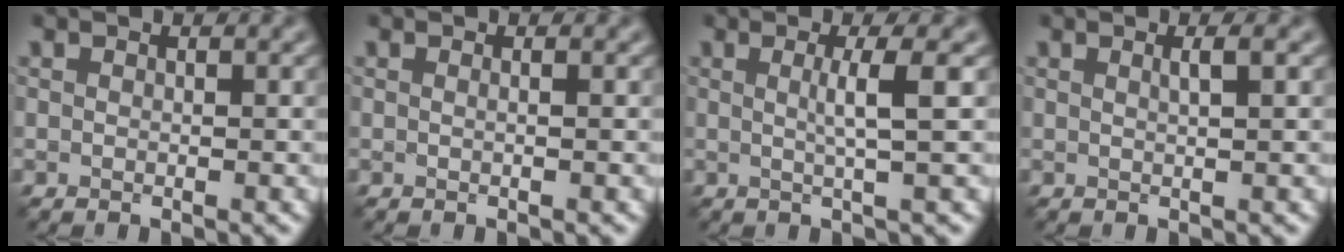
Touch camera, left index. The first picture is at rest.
{"total": 0.6, "force": [0.1, 0.2, 0.5], "torque": [-0.006, -0.002, -0.006]}
{"total": 2.9, "force": [0.4, 0.6, 2.8], "torque": [-0.045, 0.003, 0.000]}
{"total": 1.4, "force": [0.5, 0.4, 1.3], "torque": [-0.013, 0.002, 0.001]}